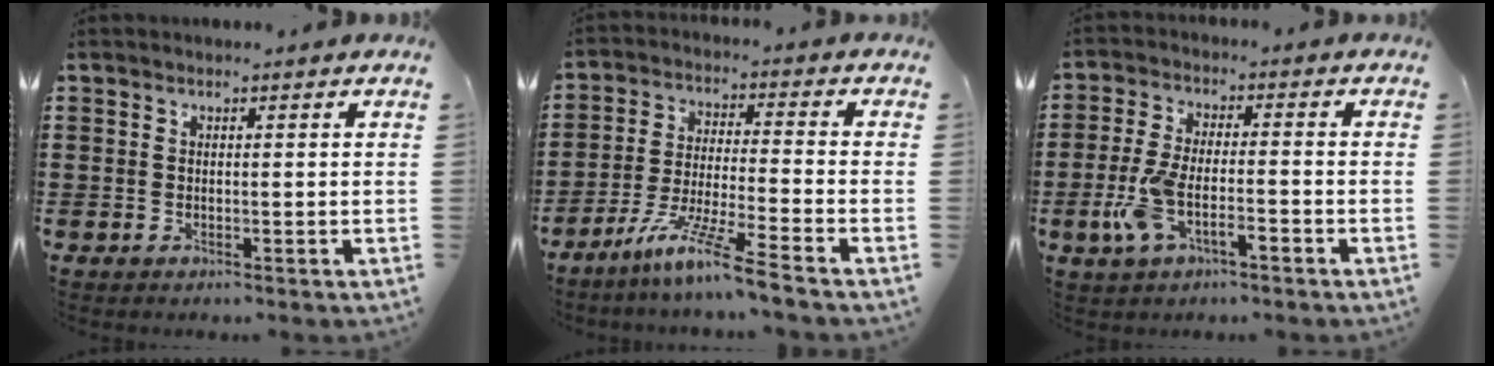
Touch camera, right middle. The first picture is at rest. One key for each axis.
{"total": 9.2, "fx": -7.3, "fy": -0.6, "fz": 5.6, "tx": -0.112, "ty": -0.012, "tz": -0.144}
{"total": 6.7, "fx": -3.1, "fy": 2.4, "fz": 5.4, "tx": -0.122, "ty": -0.005, "tz": -0.061}